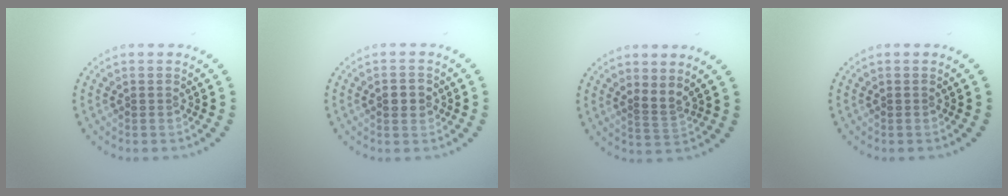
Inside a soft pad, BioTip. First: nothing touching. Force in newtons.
{"total": 1.6, "press": 1.6, "slide": 0.1}
{"total": 1.5, "press": 1.0, "slide": 1.1}
{"total": 0.0}